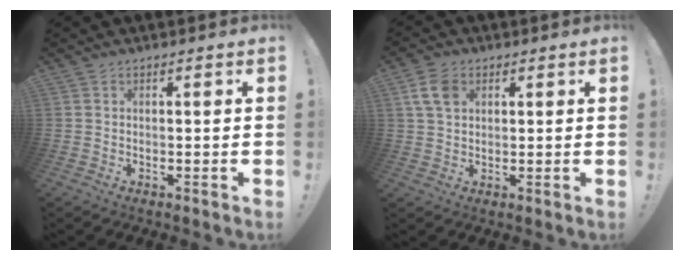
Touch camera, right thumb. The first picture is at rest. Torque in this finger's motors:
{"motor_torque": [0.79, 0.83, 0.76, 0.04, -0.05]}